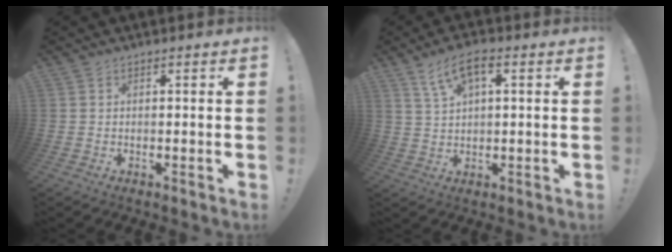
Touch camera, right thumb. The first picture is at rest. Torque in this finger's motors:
{"motor_torque": [0.01, 0.01, 0.07, 0.07, 0.21]}